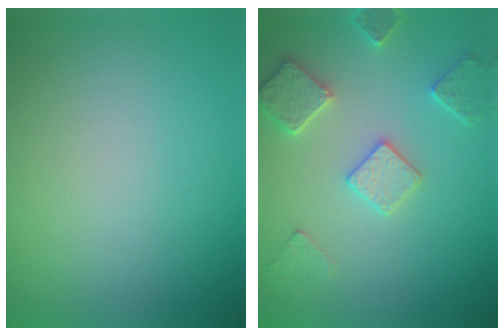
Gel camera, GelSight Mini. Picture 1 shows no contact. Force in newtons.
{"total": 3.3, "press": 3.2, "slide": 0.8}